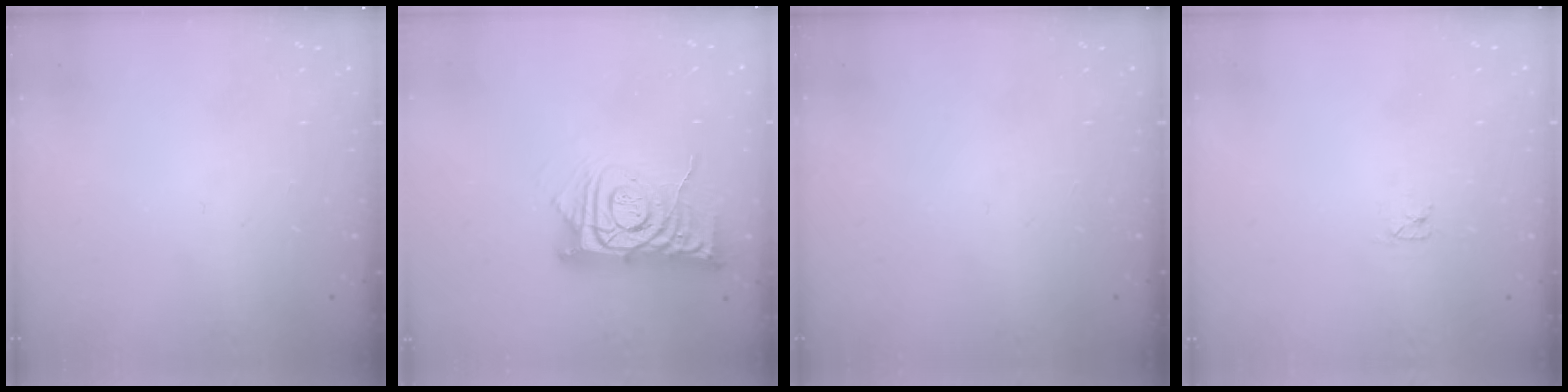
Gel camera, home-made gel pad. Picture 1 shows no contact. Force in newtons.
{"total": 12.0, "press": 11.9, "slide": 1.2}
{"total": 0.0}
{"total": 2.6, "press": 2.6, "slide": 0.3}